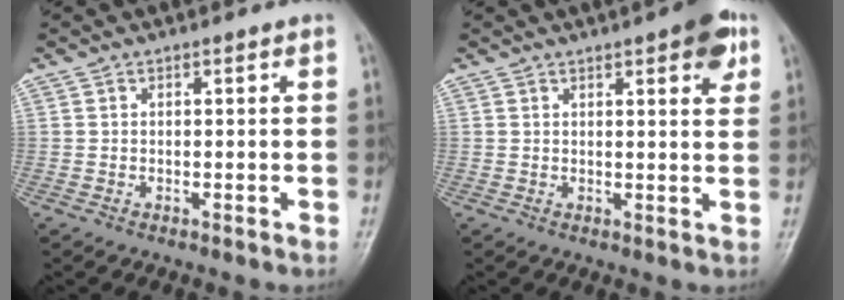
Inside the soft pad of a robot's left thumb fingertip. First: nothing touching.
{"total": 6.2, "force": [3.3, 1.9, 4.9], "torque": [-0.049, -0.010, 0.036]}